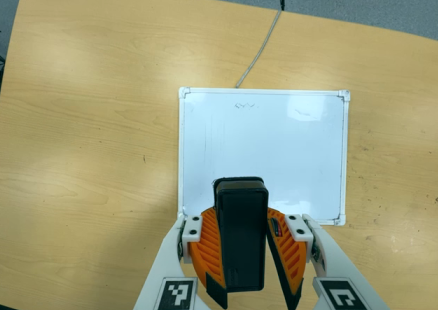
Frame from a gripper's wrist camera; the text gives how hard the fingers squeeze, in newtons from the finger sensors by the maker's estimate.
{"total": 8.6, "left": 9.1, "right": 8.2}